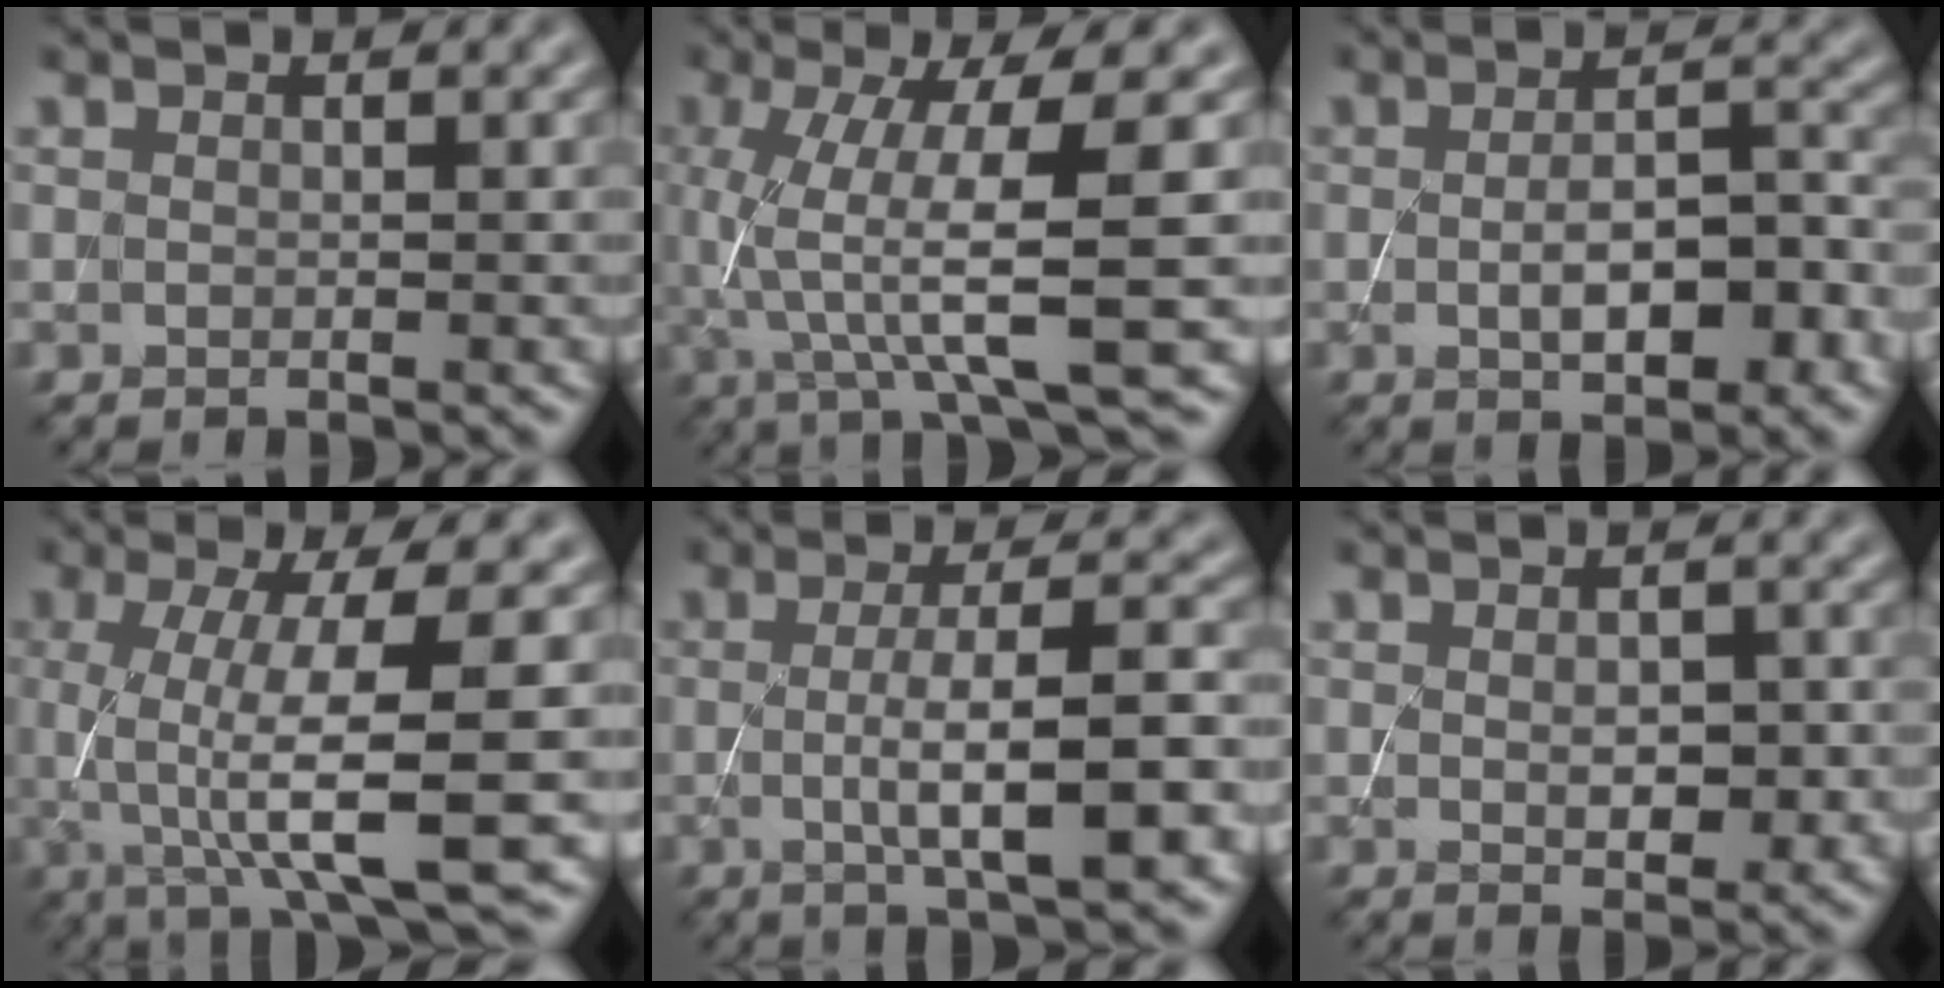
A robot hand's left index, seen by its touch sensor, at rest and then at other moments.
{"total": 8.2, "force": [1.0, 1.6, 8.0], "torque": [-0.139, -0.001, 0.022]}
{"total": 5.1, "force": [-1.2, 2.1, 4.5], "torque": [-0.078, 0.000, -0.015]}
{"total": 9.6, "force": [-0.6, 2.0, 9.3], "torque": [-0.143, -0.006, -0.005]}
{"total": 7.1, "force": [-0.8, 1.6, 6.9], "torque": [-0.105, 0.005, -0.013]}
{"total": 2.6, "force": [-0.2, 1.3, 2.2], "torque": [-0.035, -0.003, 0.002]}